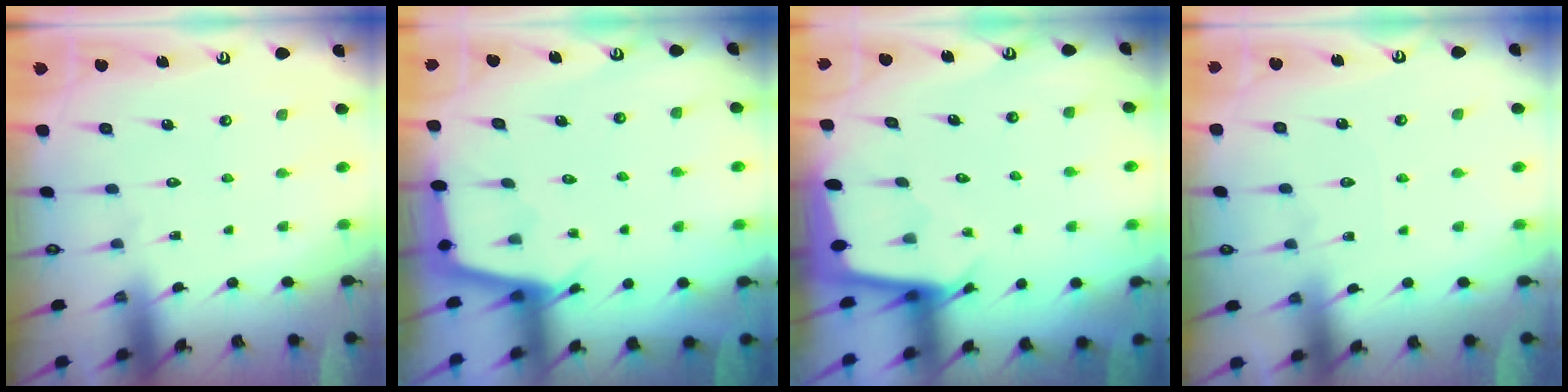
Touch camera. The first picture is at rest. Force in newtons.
{"total": 2.7, "press": 2.7, "slide": 0.3}
{"total": 2.5, "press": 2.5, "slide": 0.1}
{"total": 5.9, "press": 5.8, "slide": 0.8}